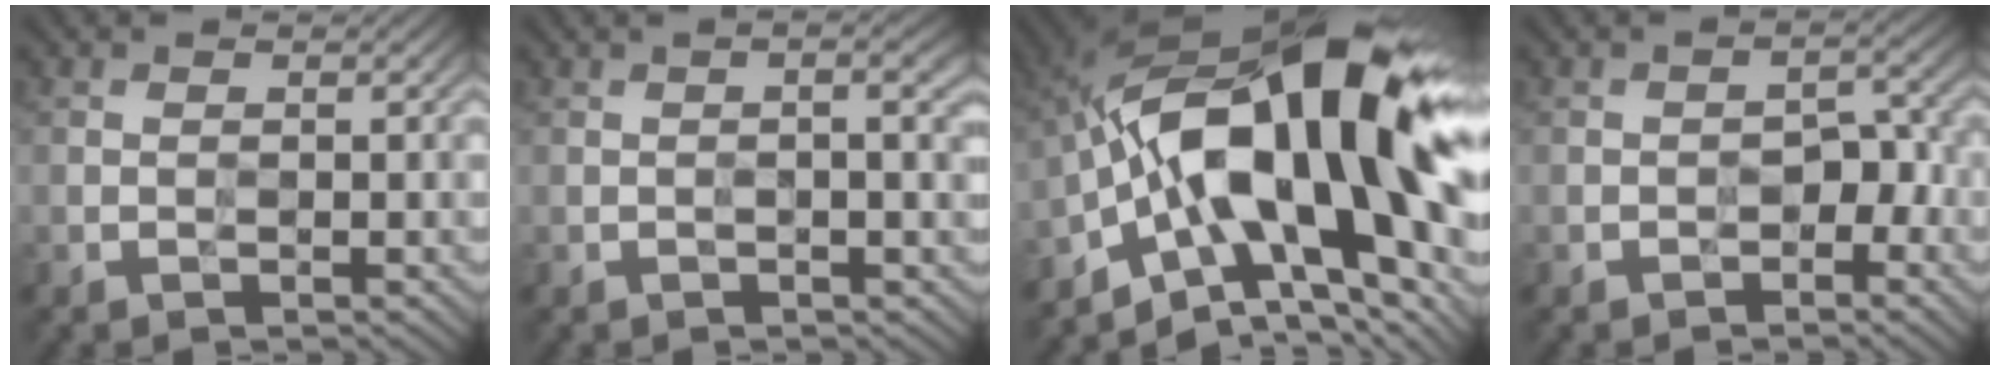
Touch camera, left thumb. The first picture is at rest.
{"total": 3.3, "force": [0.2, 0.6, 3.3], "torque": [-0.053, 0.007, 0.002]}
{"total": 20.5, "force": [-1.7, 9.5, 18.1], "torque": [-0.293, 0.016, -0.044]}
{"total": 3.1, "force": [-1.4, 1.7, 2.1], "torque": [-0.027, 0.009, -0.024]}